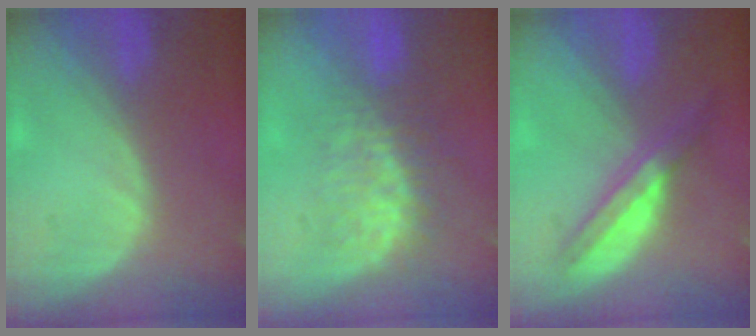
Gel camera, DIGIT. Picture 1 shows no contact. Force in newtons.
{"total": 7.7, "press": 7.4, "slide": 1.9}
{"total": 5.5, "press": 5.2, "slide": 1.8}